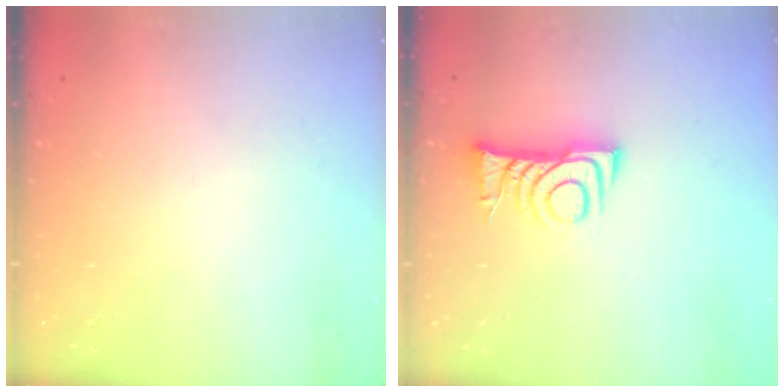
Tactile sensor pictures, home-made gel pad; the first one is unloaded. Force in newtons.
{"total": 7.3, "press": 7.2, "slide": 0.9}